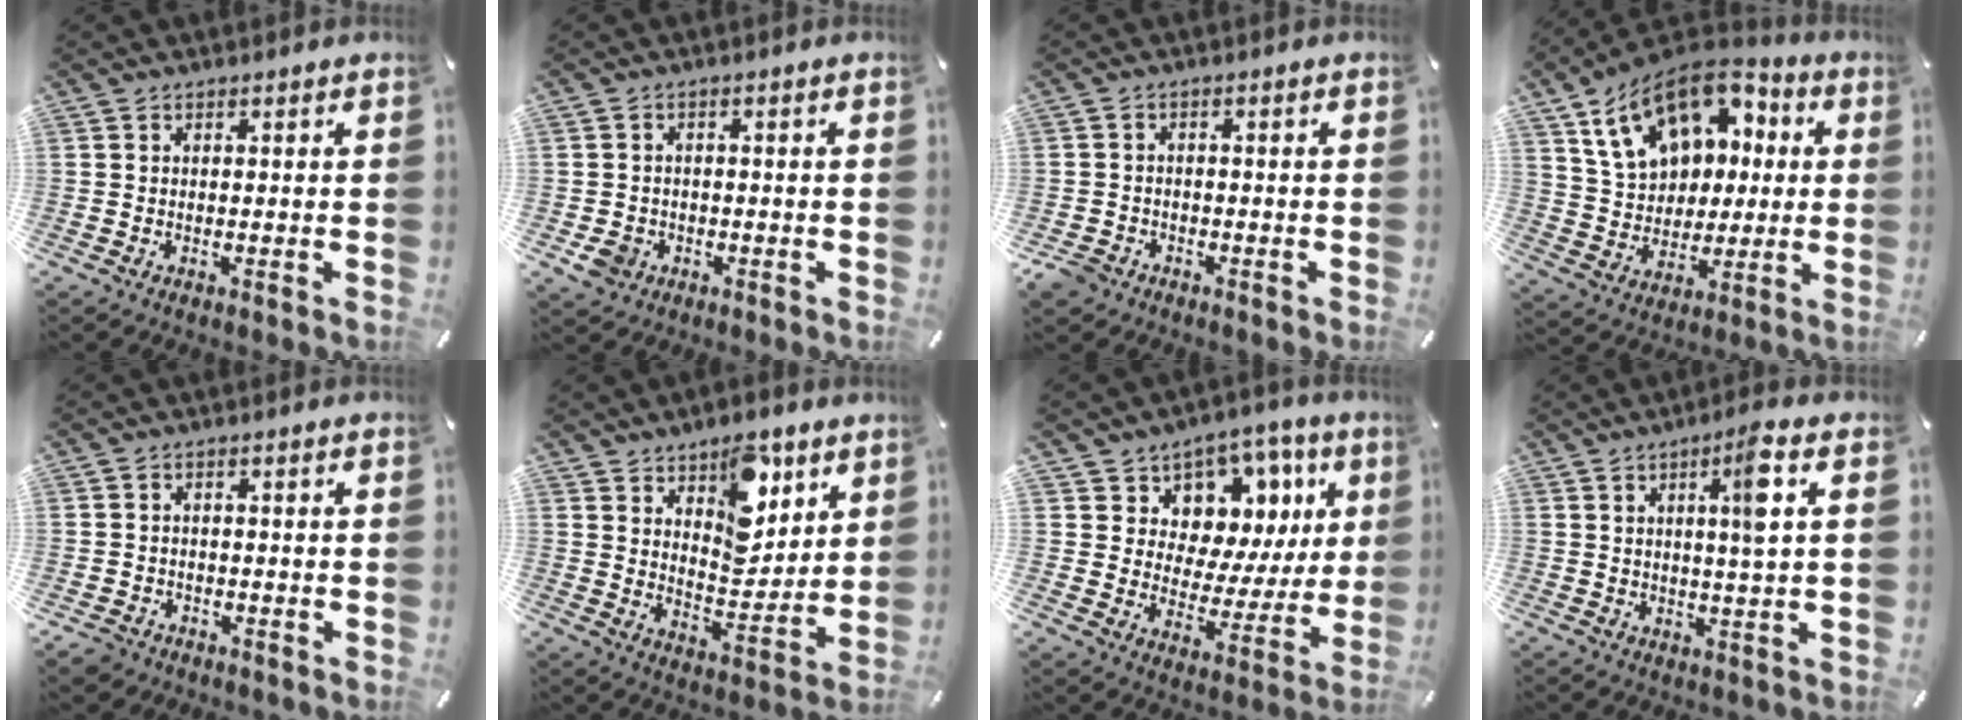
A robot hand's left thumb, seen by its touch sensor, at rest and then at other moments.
{"total": 4.2, "force": [-1.7, 3.5, 1.6], "torque": [-0.030, 0.001, -0.033]}
{"total": 3.4, "force": [-2.3, 2.3, 0.9], "torque": [-0.026, 0.007, -0.048]}
{"total": 18.3, "force": [7.8, 13.3, 10.0], "torque": [-0.190, -0.026, 0.147]}
{"total": 2.7, "force": [-1.9, 1.8, 0.7], "torque": [-0.018, 0.008, -0.040]}
{"total": 12.4, "force": [7.1, 7.5, 6.8], "torque": [-0.085, -0.039, 0.125]}
{"total": 8.6, "force": [4.7, 7.0, 1.6], "torque": [-0.011, -0.068, 0.082]}
{"total": 7.4, "force": [2.4, 0.6, 7.0], "torque": [-0.115, -0.008, 0.029]}